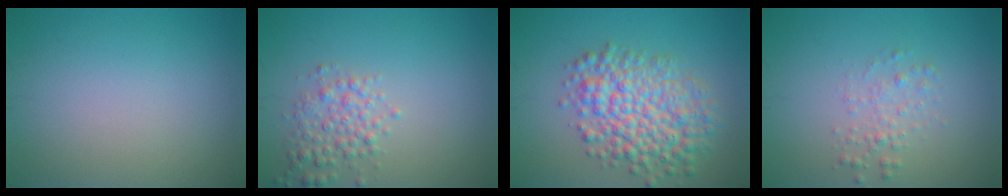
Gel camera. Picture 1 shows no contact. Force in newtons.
{"total": 2.7, "press": 2.7, "slide": 0.0}
{"total": 7.2, "press": 7.2, "slide": 0.2}
{"total": 1.6, "press": 1.6, "slide": 0.1}